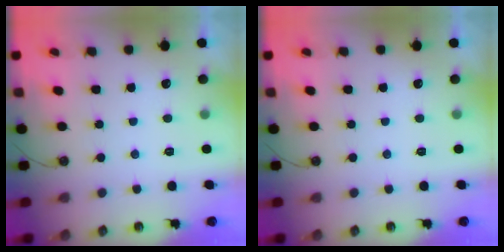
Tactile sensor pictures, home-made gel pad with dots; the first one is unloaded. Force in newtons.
{"total": 0.0}